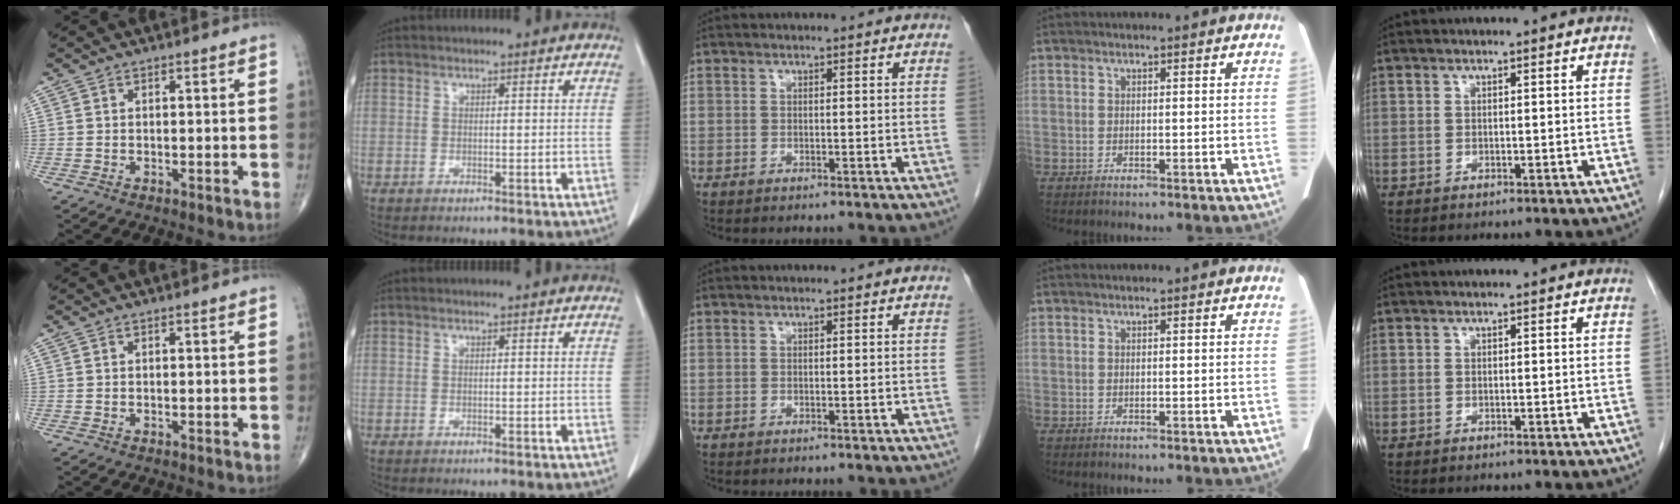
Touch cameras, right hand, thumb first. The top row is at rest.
{}